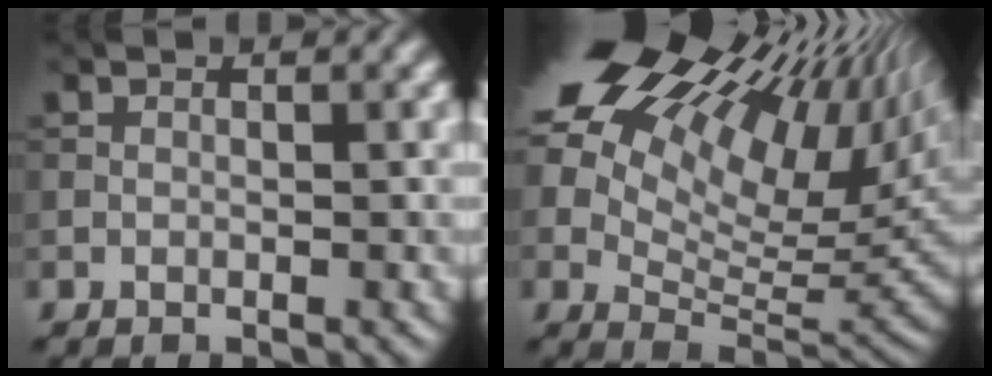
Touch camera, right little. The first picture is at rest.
{"total": 20.8, "force": [10.1, 10.3, 14.9], "torque": [-0.252, 0.051, 0.177]}